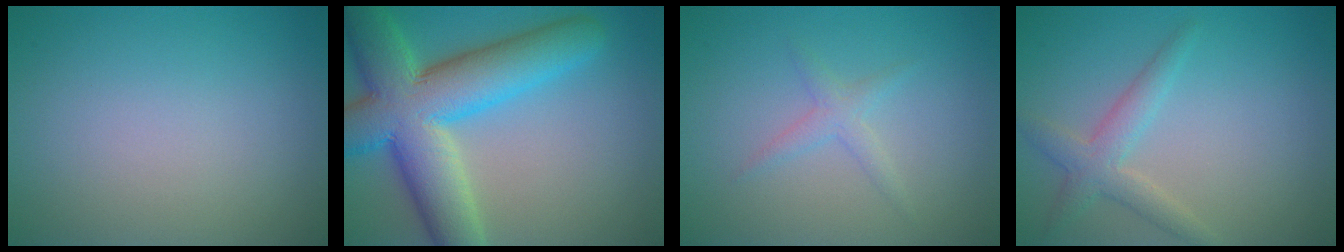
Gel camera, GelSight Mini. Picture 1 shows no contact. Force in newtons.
{"total": 11.7, "press": 11.7, "slide": 0.7}
{"total": 1.4, "press": 1.4, "slide": 0.0}
{"total": 2.8, "press": 2.8, "slide": 0.1}